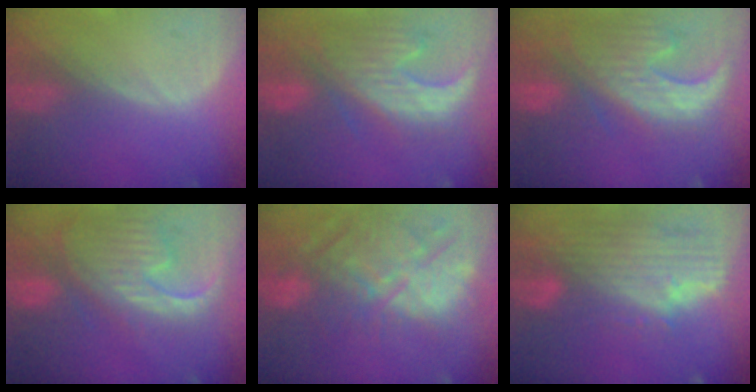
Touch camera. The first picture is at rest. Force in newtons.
{"total": 11.3, "press": 10.8, "slide": 3.3}
{"total": 12.9, "press": 11.2, "slide": 6.4}
{"total": 12.7, "press": 10.9, "slide": 6.5}
{"total": 14.0, "press": 12.5, "slide": 6.4}
{"total": 11.7, "press": 10.0, "slide": 6.2}